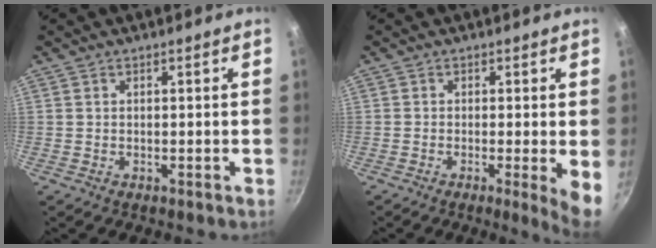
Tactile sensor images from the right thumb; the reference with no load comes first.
{"total": 5.4, "force": [-0.7, 0.5, 5.3], "torque": [-0.068, -0.011, -0.010]}